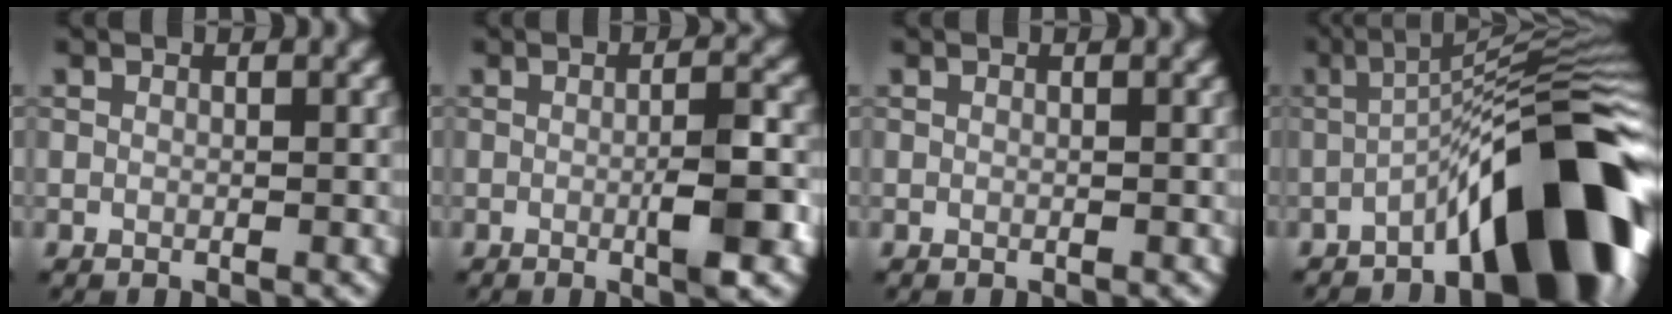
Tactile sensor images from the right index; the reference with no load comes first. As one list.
[{"total": 4.2, "force": [-0.9, 0.5, 4.1], "torque": [-0.062, 0.001, -0.015]}, {"total": 0.0}, {"total": 12.9, "force": [-6.1, 2.7, 11.0], "torque": [-0.149, 0.019, -0.096]}]